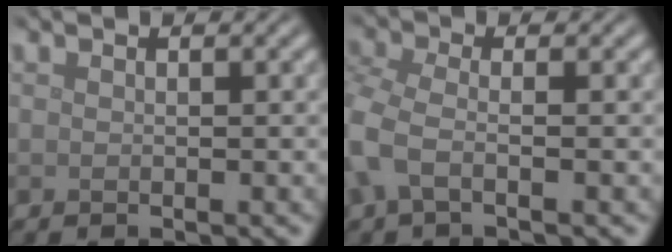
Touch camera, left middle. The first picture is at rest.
{"total": 3.1, "force": [-0.6, 1.4, 2.7], "torque": [-0.072, -0.003, -0.023]}